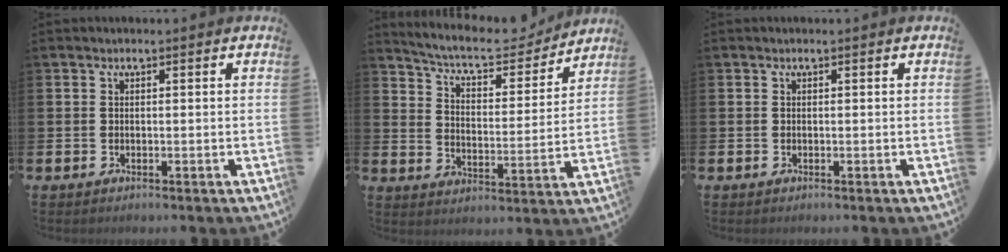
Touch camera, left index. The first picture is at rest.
{"total": 7.9, "force": [7.3, 2.0, 2.4], "torque": [-0.069, -0.055, 0.122]}
{"total": 0.0}